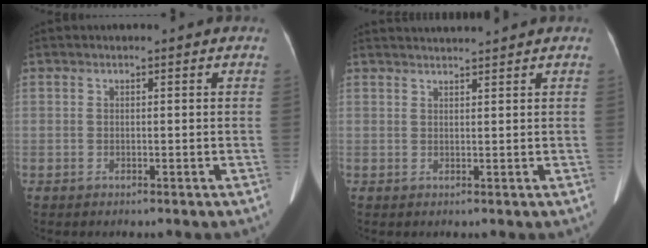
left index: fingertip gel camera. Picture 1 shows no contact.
{"total": 3.4, "force": [3.2, -0.9, 0.5], "torque": [-0.006, 0.017, 0.055]}